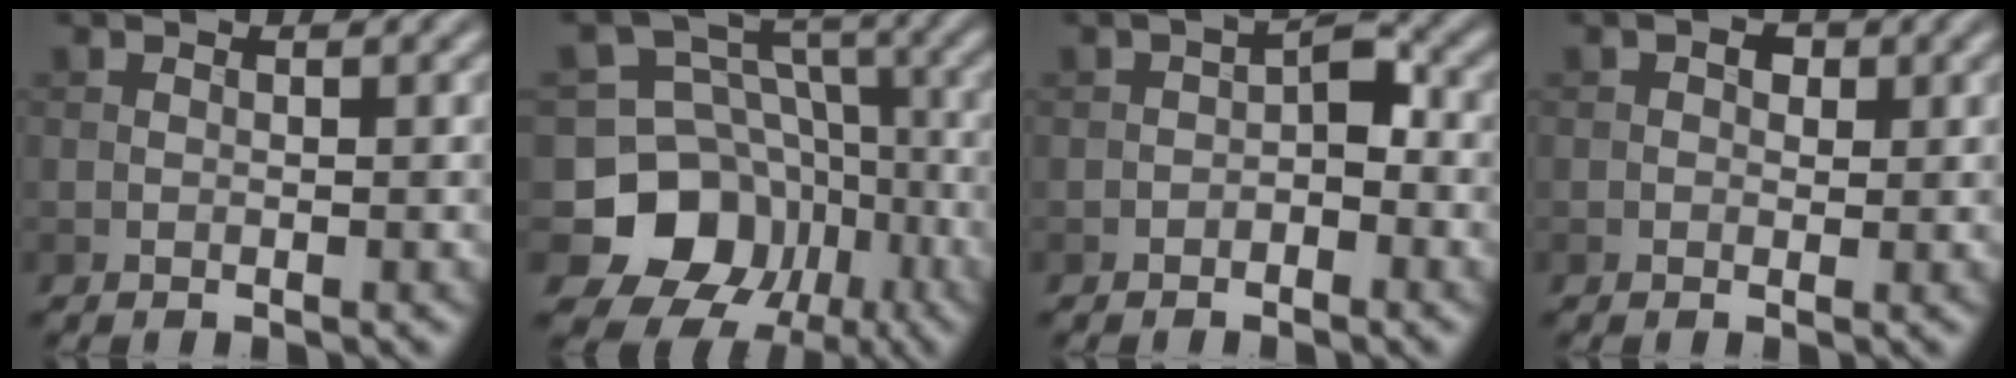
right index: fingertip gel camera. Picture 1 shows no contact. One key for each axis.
{"total": 10.0, "fx": -3.8, "fy": 8.5, "fz": 3.7, "tx": -0.059, "ty": 0.003, "tz": -0.083}
{"total": 2.6, "fx": -0.8, "fy": 1.5, "fz": 2.0, "tx": -0.025, "ty": 0.009, "tz": -0.018}
{"total": 1.4, "fx": 0.4, "fy": 1.0, "fz": 0.9, "tx": -0.007, "ty": -0.001, "tz": 0.002}